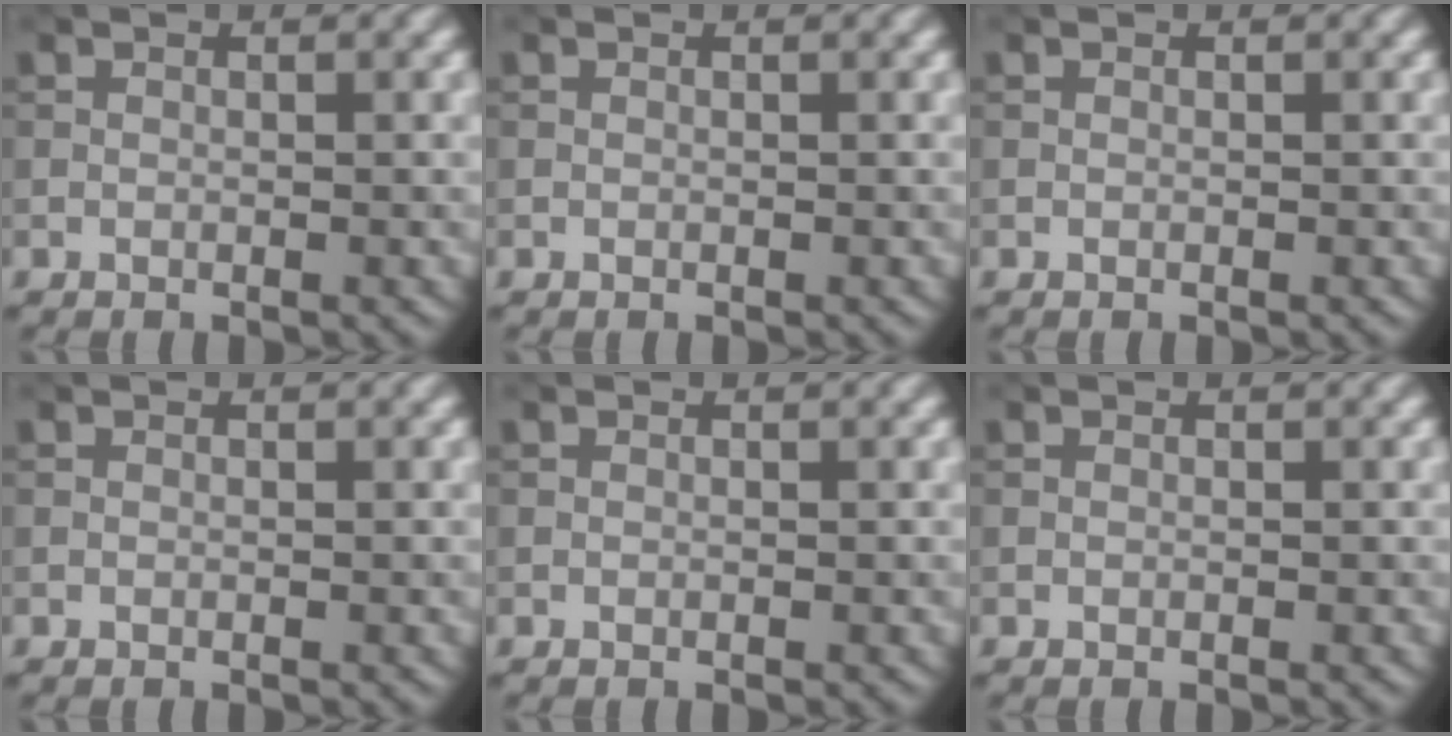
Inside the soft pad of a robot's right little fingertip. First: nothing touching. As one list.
[{"total": 0.0}, {"total": 0.0}, {"total": 0.0}, {"total": 0.0}, {"total": 0.0}]